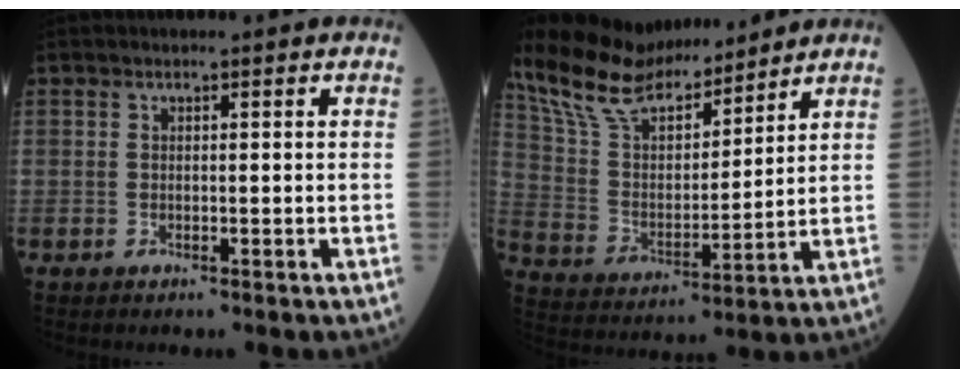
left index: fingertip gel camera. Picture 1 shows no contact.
{"total": 16.0, "force": [14.2, 3.9, 6.2], "torque": [-0.128, 0.018, 0.273]}